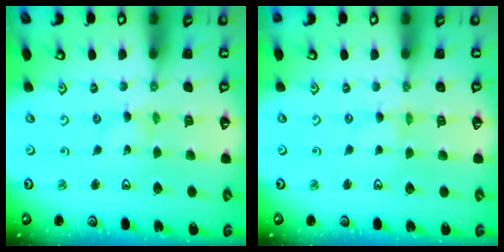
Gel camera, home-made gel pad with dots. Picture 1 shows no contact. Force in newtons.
{"total": 0.0}